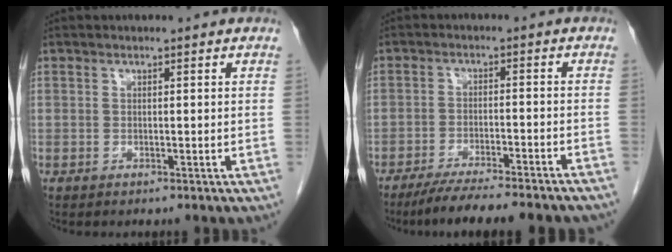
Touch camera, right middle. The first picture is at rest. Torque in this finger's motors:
{"motor_torque": [1.11, -1.03, 0.20, 0.04]}